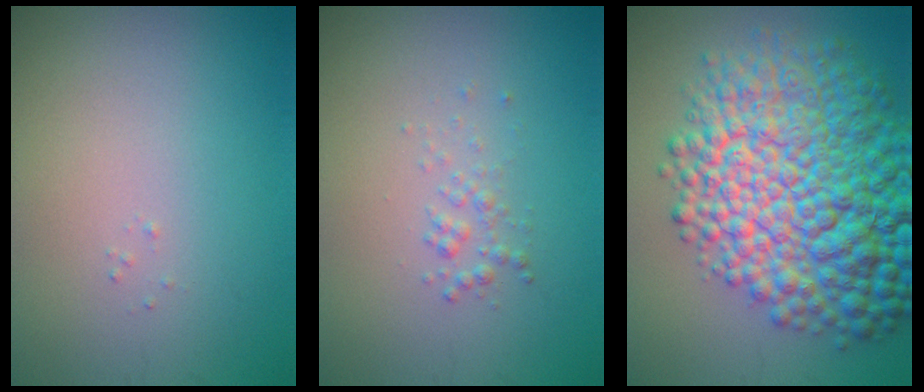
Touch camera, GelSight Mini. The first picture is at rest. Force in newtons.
{"total": 1.1, "press": 1.1, "slide": 0.1}
{"total": 13.9, "press": 13.9, "slide": 0.4}